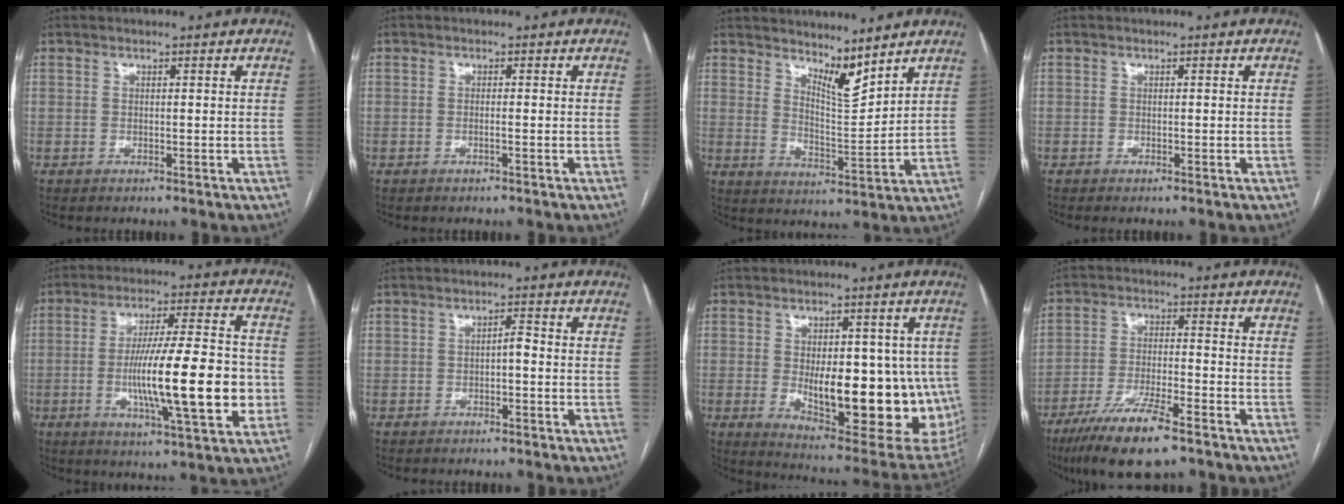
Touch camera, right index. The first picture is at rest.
{"total": 0.6, "force": [-0.2, -0.1, 0.6], "torque": [-0.012, 0.001, -0.003]}
{"total": 6.5, "force": [5.6, 0.8, 3.2], "torque": [-0.059, -0.014, 0.104]}
{"total": 0.7, "force": [-0.5, 0.0, 0.4], "torque": [-0.010, -0.002, -0.009]}
{"total": 17.4, "force": [-2.8, 2.1, 17.0], "torque": [-0.284, 0.000, -0.044]}
{"total": 1.7, "force": [-0.5, 0.5, 1.6], "torque": [-0.022, 0.005, -0.010]}
{"total": 19.4, "force": [-1.6, 8.1, 17.5], "torque": [-0.193, -0.001, 0.005]}
{"total": 11.7, "force": [-7.9, 1.8, 8.3], "torque": [-0.155, -0.024, -0.137]}